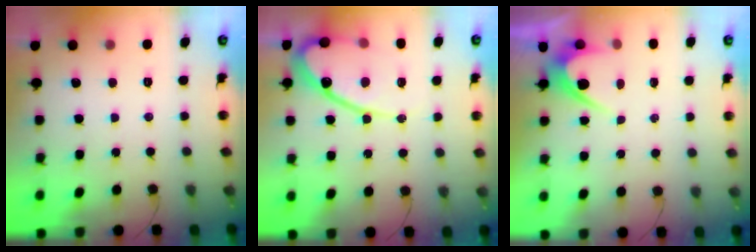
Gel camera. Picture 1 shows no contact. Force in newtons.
{"total": 13.7, "press": 13.6, "slide": 1.8}
{"total": 4.0, "press": 4.0, "slide": 0.2}